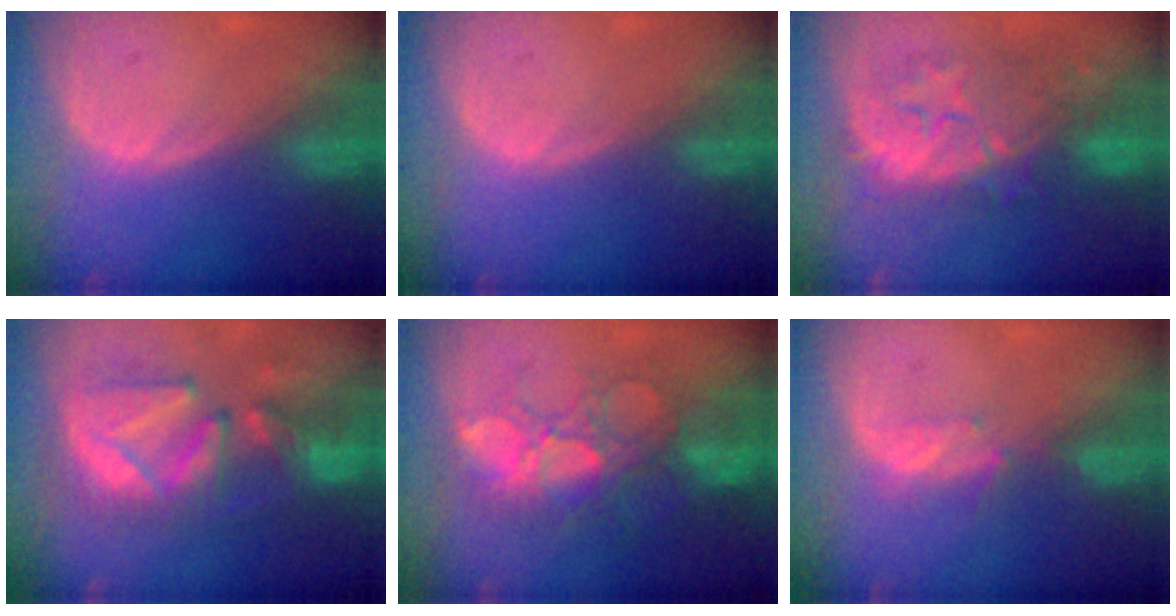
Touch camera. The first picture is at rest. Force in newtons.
{"total": 0.0}
{"total": 9.6, "press": 9.4, "slide": 2.2}
{"total": 11.1, "press": 10.7, "slide": 3.1}
{"total": 10.8, "press": 9.4, "slide": 5.3}
{"total": 2.3, "press": 2.1, "slide": 0.8}